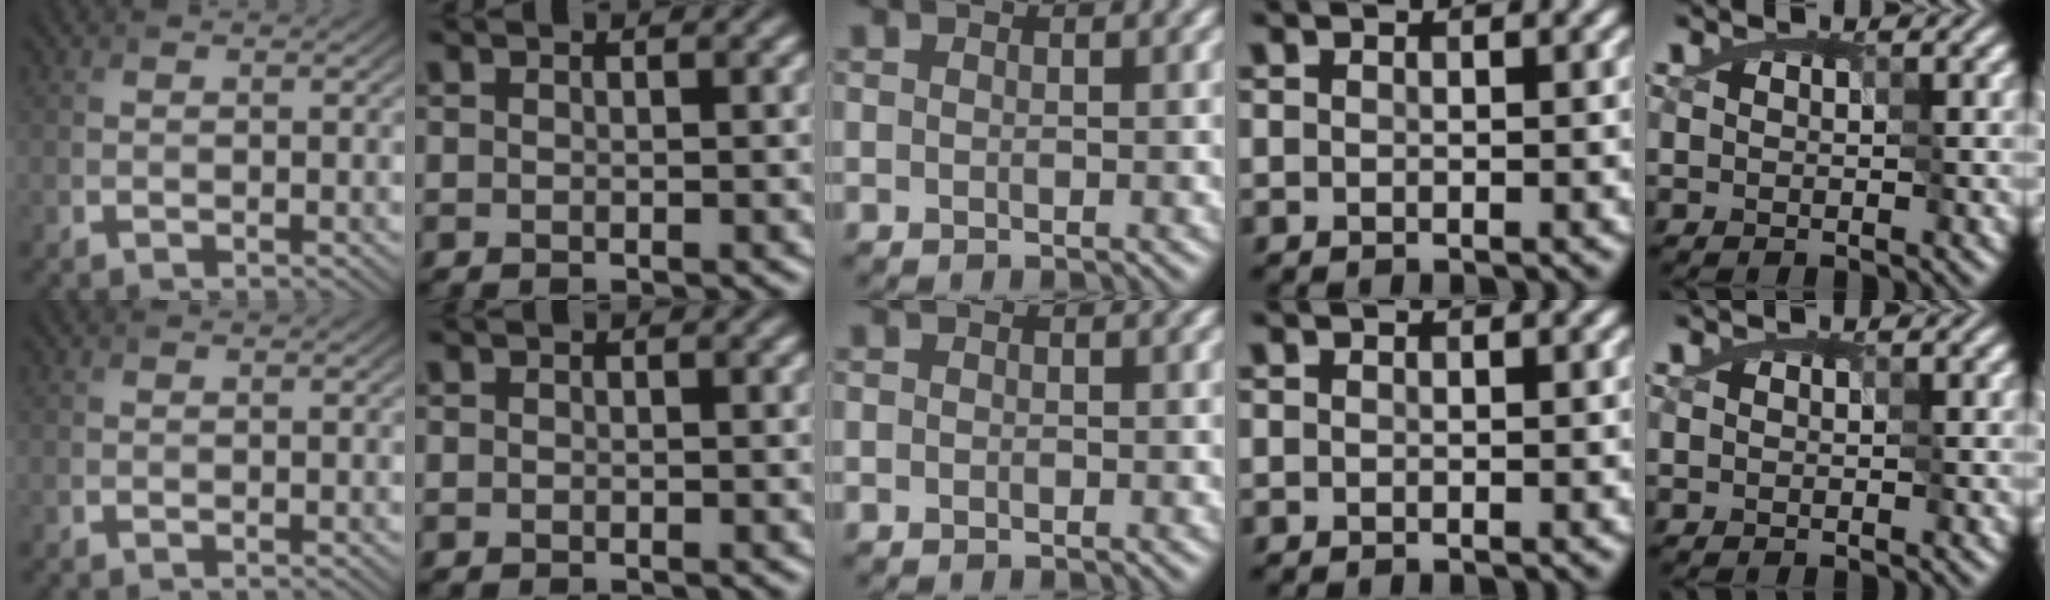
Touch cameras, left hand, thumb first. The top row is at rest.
{"index": {"total": 0.6, "force": [-0.4, -0.2, -0.3], "torque": [0.000, -0.004, -0.001]}, "middle": {"total": 0.5, "force": [-0.4, 0.2, 0.0], "torque": [0.000, 0.002, -0.011]}}